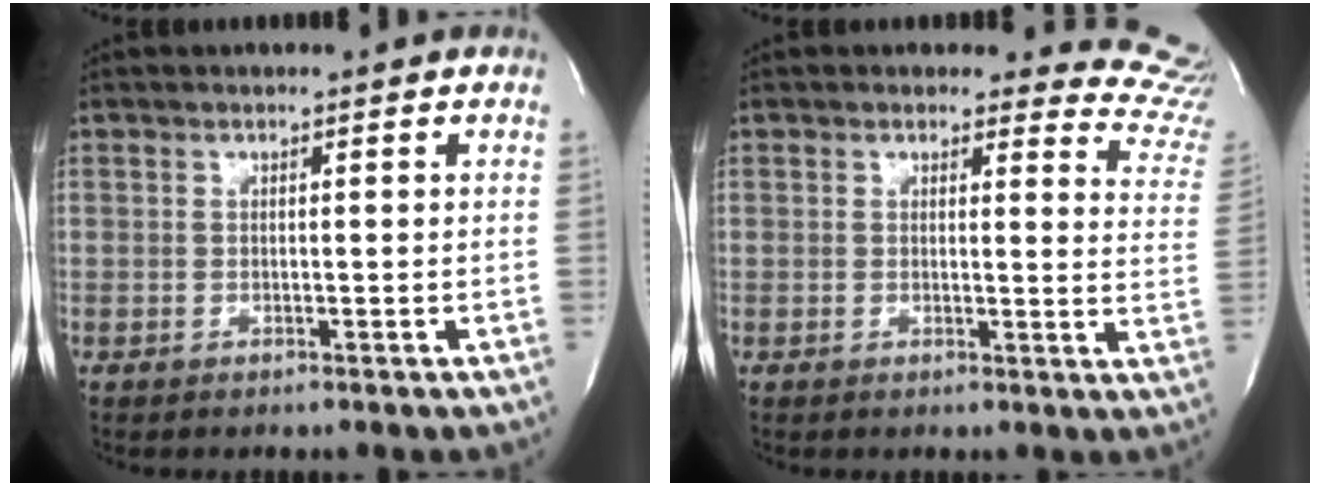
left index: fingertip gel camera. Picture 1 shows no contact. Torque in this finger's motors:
{"motor_torque": [1.09, -1.05, 0.06, 0.00]}